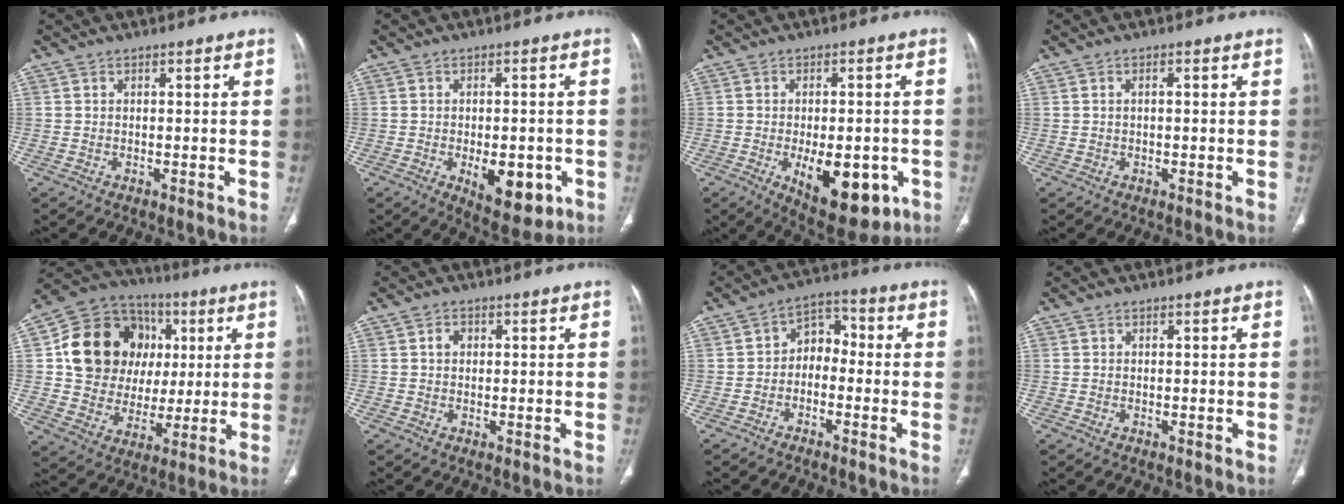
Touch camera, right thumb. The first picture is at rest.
{"total": 9.9, "force": [-3.1, 4.9, 8.1], "torque": [-0.091, -0.002, -0.030]}
{"total": 14.6, "force": [-4.6, 7.0, 11.9], "torque": [-0.149, -0.001, -0.045]}
{"total": 0.8, "force": [0.1, 0.4, 0.7], "torque": [-0.018, 0.004, 0.003]}
{"total": 20.6, "force": [4.1, 17.2, 10.6], "torque": [-0.148, 0.026, 0.081]}
{"total": 1.6, "force": [0.3, 1.3, 0.8], "torque": [-0.009, 0.005, 0.005]}
{"total": 6.3, "force": [-1.5, 4.7, 3.9], "torque": [-0.039, 0.039, -0.043]}
{"total": 0.0}